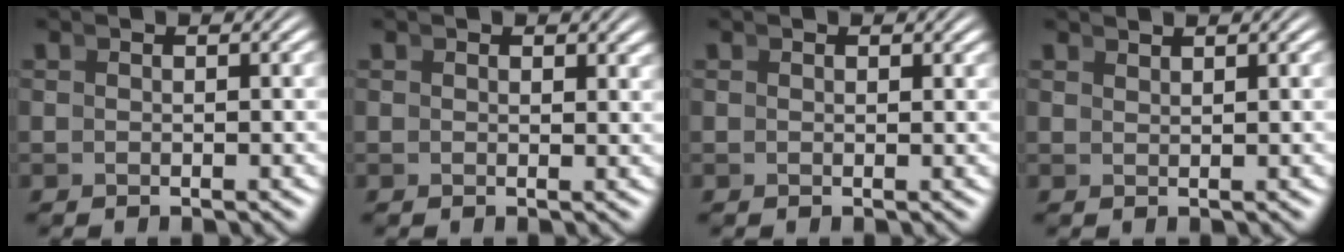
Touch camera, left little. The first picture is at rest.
{"total": 1.0, "force": [1.0, 0.2, 0.1], "torque": [0.004, 0.000, 0.017]}
{"total": 0.6, "force": [0.5, 0.2, 0.0], "torque": [0.004, -0.001, 0.011]}
{"total": 1.5, "force": [1.3, -0.7, -0.2], "torque": [0.017, 0.007, 0.028]}